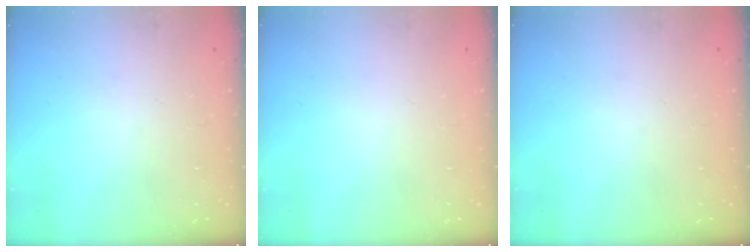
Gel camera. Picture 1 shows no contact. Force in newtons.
{"total": 0.0}
{"total": 0.0}